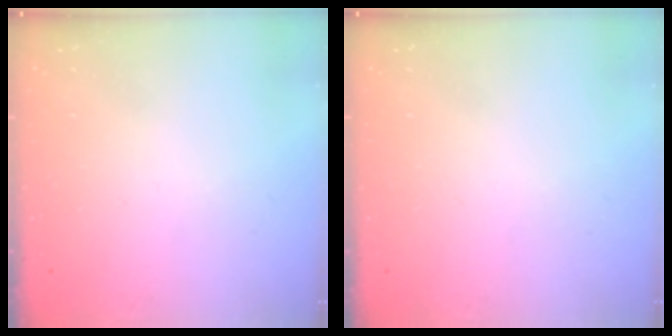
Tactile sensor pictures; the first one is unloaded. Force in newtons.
{"total": 0.0}